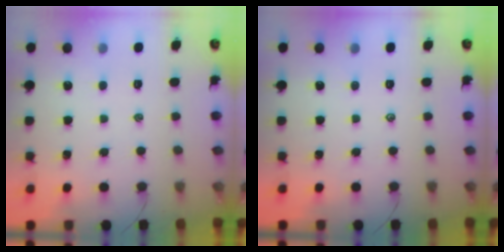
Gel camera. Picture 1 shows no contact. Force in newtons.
{"total": 0.0}